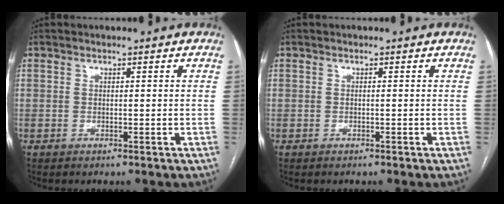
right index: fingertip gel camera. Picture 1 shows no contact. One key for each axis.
{"total": 0.0}